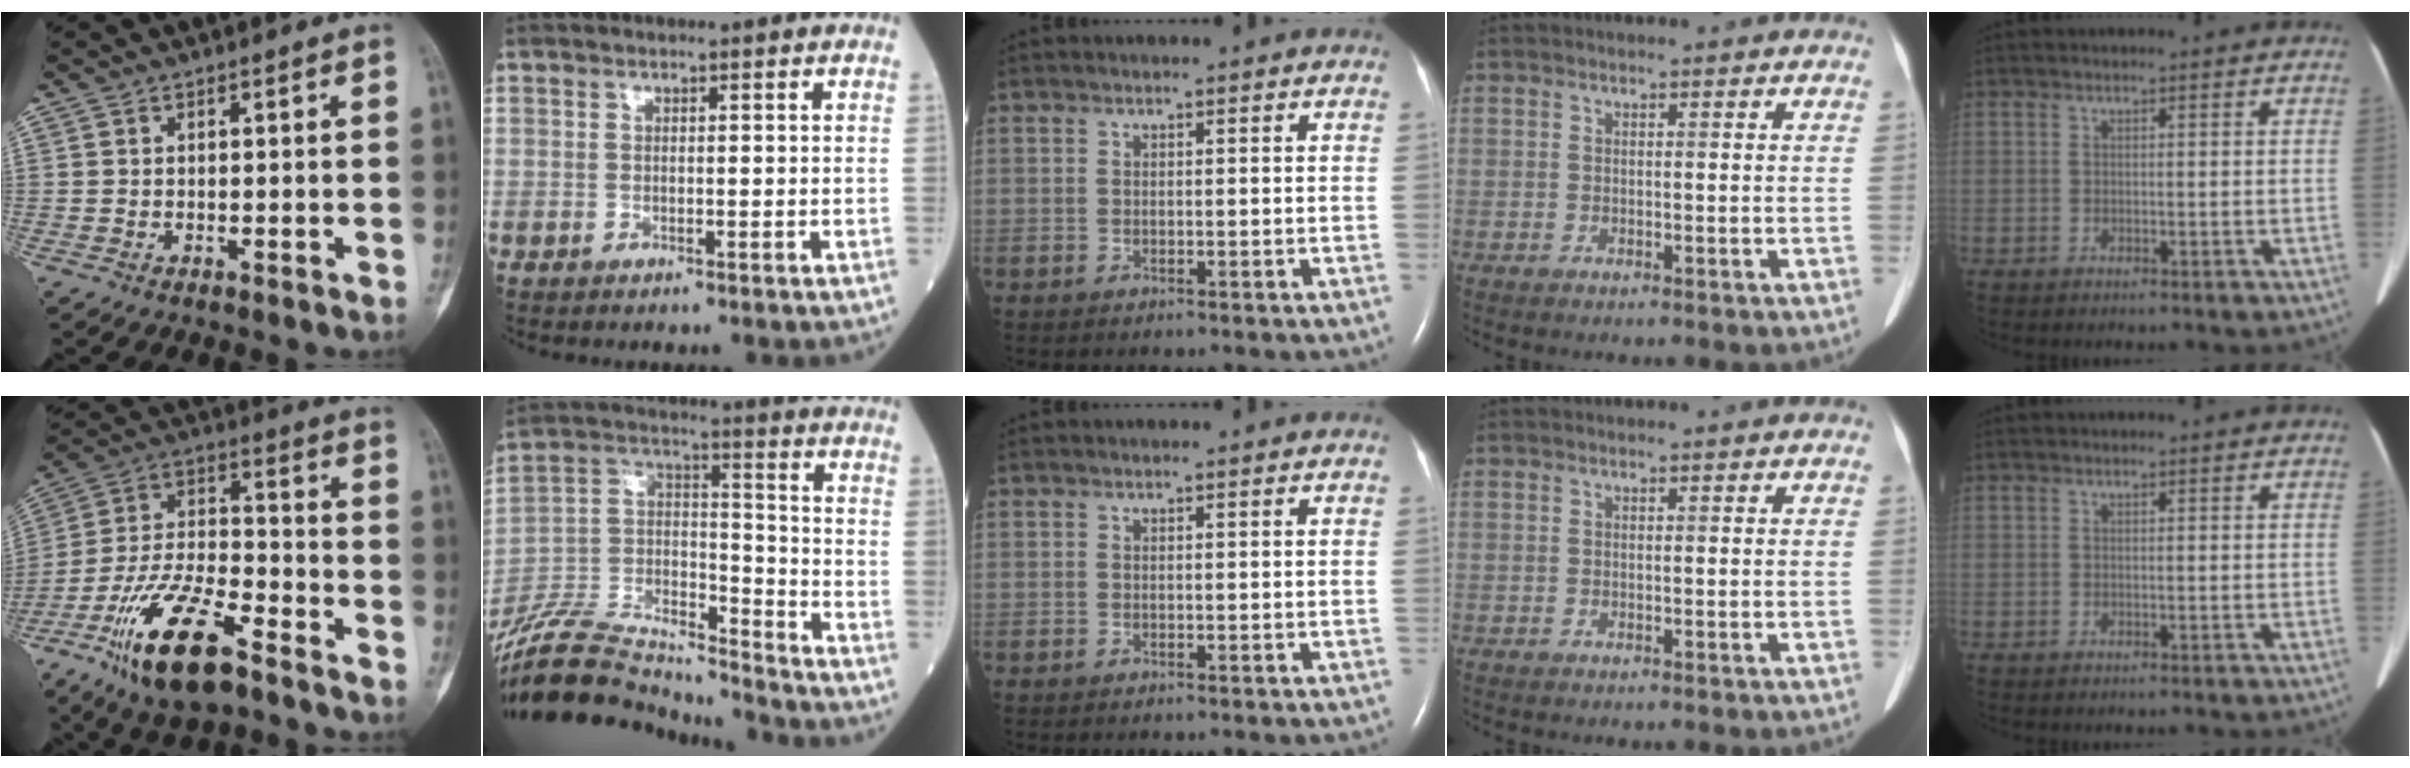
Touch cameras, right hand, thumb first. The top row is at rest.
{"thumb": {"total": 18.5, "force": [-11.4, 6.5, 13.0], "torque": [-0.245, 0.065, -0.209]}, "index": {"total": 21.0, "force": [-20.1, 3.1, 5.3], "torque": [-0.123, 0.016, -0.350]}}